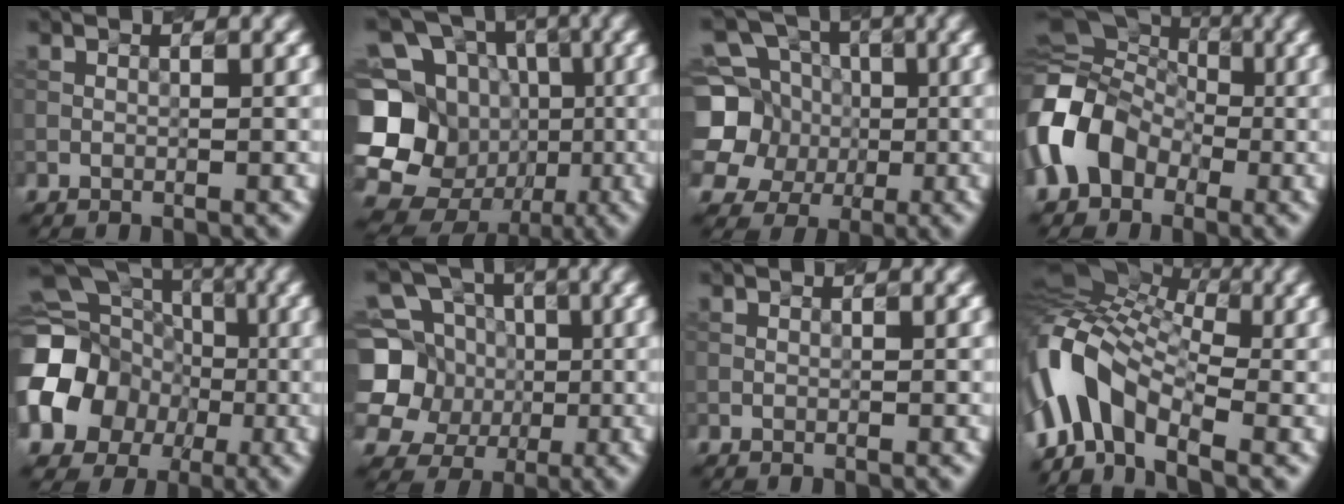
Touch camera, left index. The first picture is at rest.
{"total": 17.7, "force": [-3.9, 16.2, 6.1], "torque": [-0.178, 0.001, -0.076]}
{"total": 11.5, "force": [0.8, 10.3, 5.1], "torque": [-0.138, 0.027, -0.018]}
{"total": 7.7, "force": [-2.4, 6.0, 4.2], "torque": [-0.079, 0.007, -0.064]}
{"total": 14.6, "force": [-4.1, 12.7, 5.8], "torque": [-0.122, -0.026, -0.094]}
{"total": 10.1, "force": [0.7, 9.2, 4.2], "torque": [-0.111, 0.018, -0.016]}
{"total": 0.0}
{"total": 10.0, "force": [-2.3, 6.1, 7.6], "torque": [-0.144, 0.018, -0.063]}